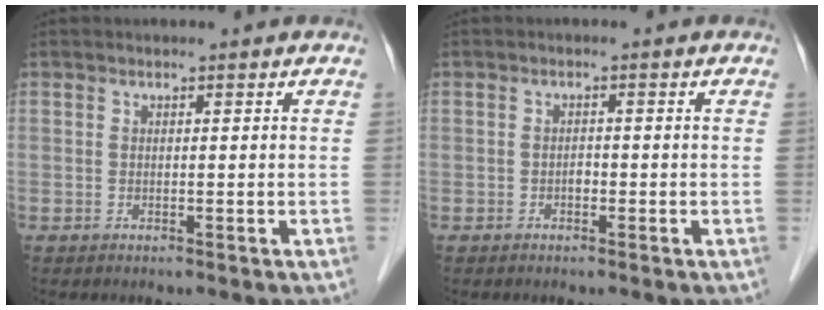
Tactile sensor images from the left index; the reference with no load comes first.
{"total": 0.9, "force": [-0.5, 0.5, 0.6], "torque": [-0.008, 0.002, -0.011]}